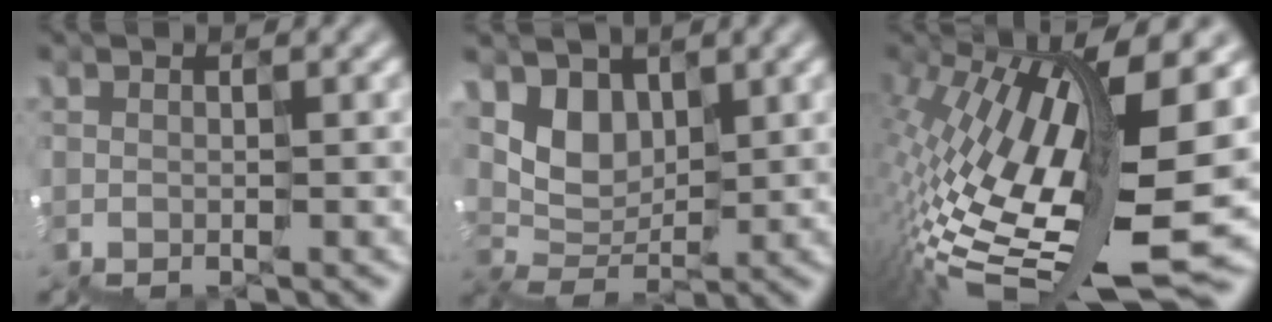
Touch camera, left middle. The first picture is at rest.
{"total": 3.0, "force": [2.2, 2.0, 0.2], "torque": [-0.012, -0.005, 0.041]}
{"total": 14.0, "force": [-0.5, 4.8, 13.1], "torque": [-0.259, -0.002, -0.008]}